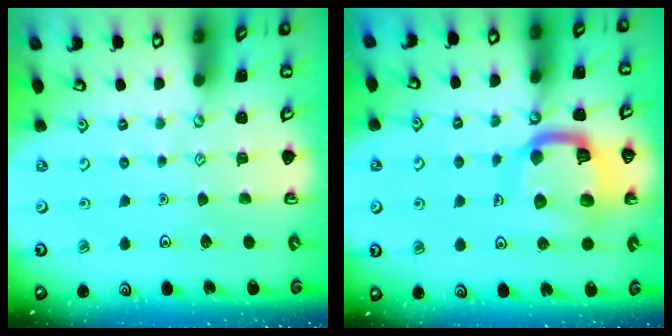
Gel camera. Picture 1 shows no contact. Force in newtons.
{"total": 15.5, "press": 15.5, "slide": 1.2}